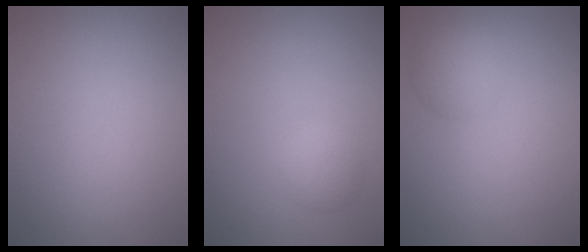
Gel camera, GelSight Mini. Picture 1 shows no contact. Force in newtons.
{"total": 1.6, "press": 1.6, "slide": 0.1}
{"total": 2.5, "press": 2.5, "slide": 0.1}